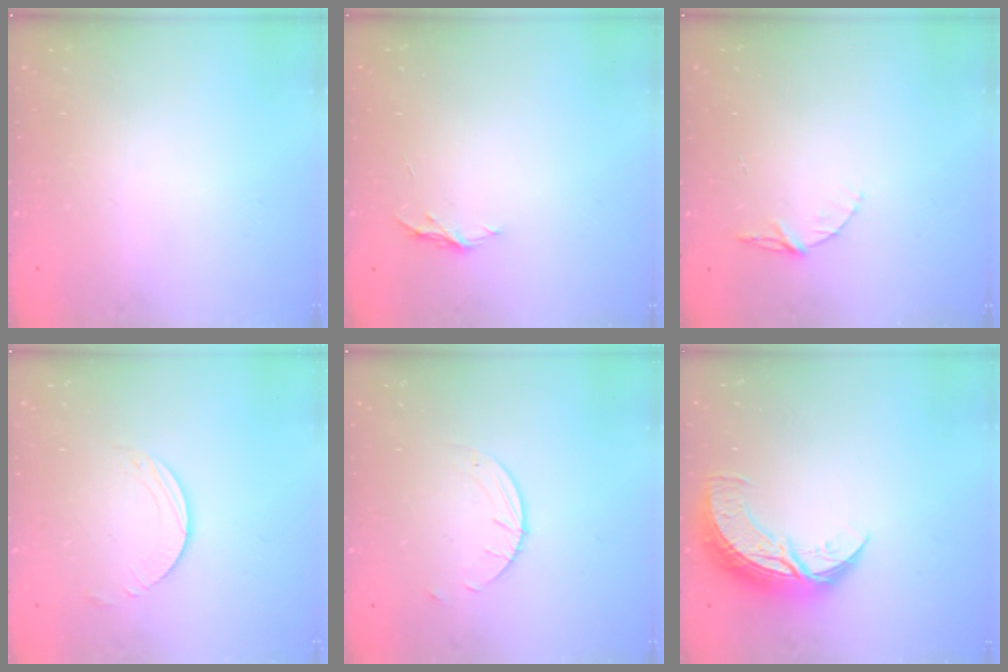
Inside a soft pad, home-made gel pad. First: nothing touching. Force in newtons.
{"total": 4.0, "press": 4.0, "slide": 0.4}
{"total": 5.2, "press": 5.1, "slide": 0.5}
{"total": 1.9, "press": 1.9, "slide": 0.2}
{"total": 2.7, "press": 2.7, "slide": 0.3}
{"total": 12.7, "press": 12.6, "slide": 0.6}